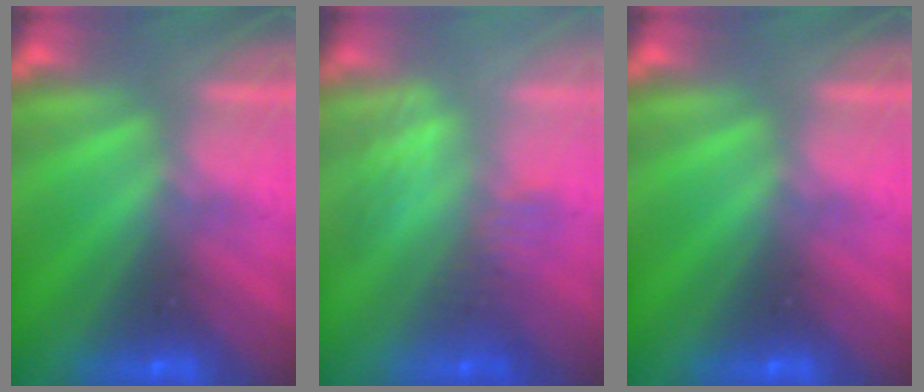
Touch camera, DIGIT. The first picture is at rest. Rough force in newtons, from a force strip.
{"total": 2.8}
{"total": 0.0}